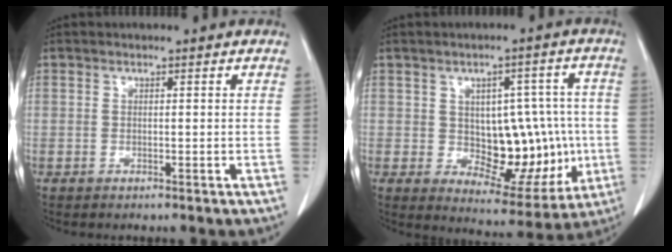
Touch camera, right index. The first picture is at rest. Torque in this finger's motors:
{"motor_torque": [0.64, 0.02, 0.12, 0.03]}